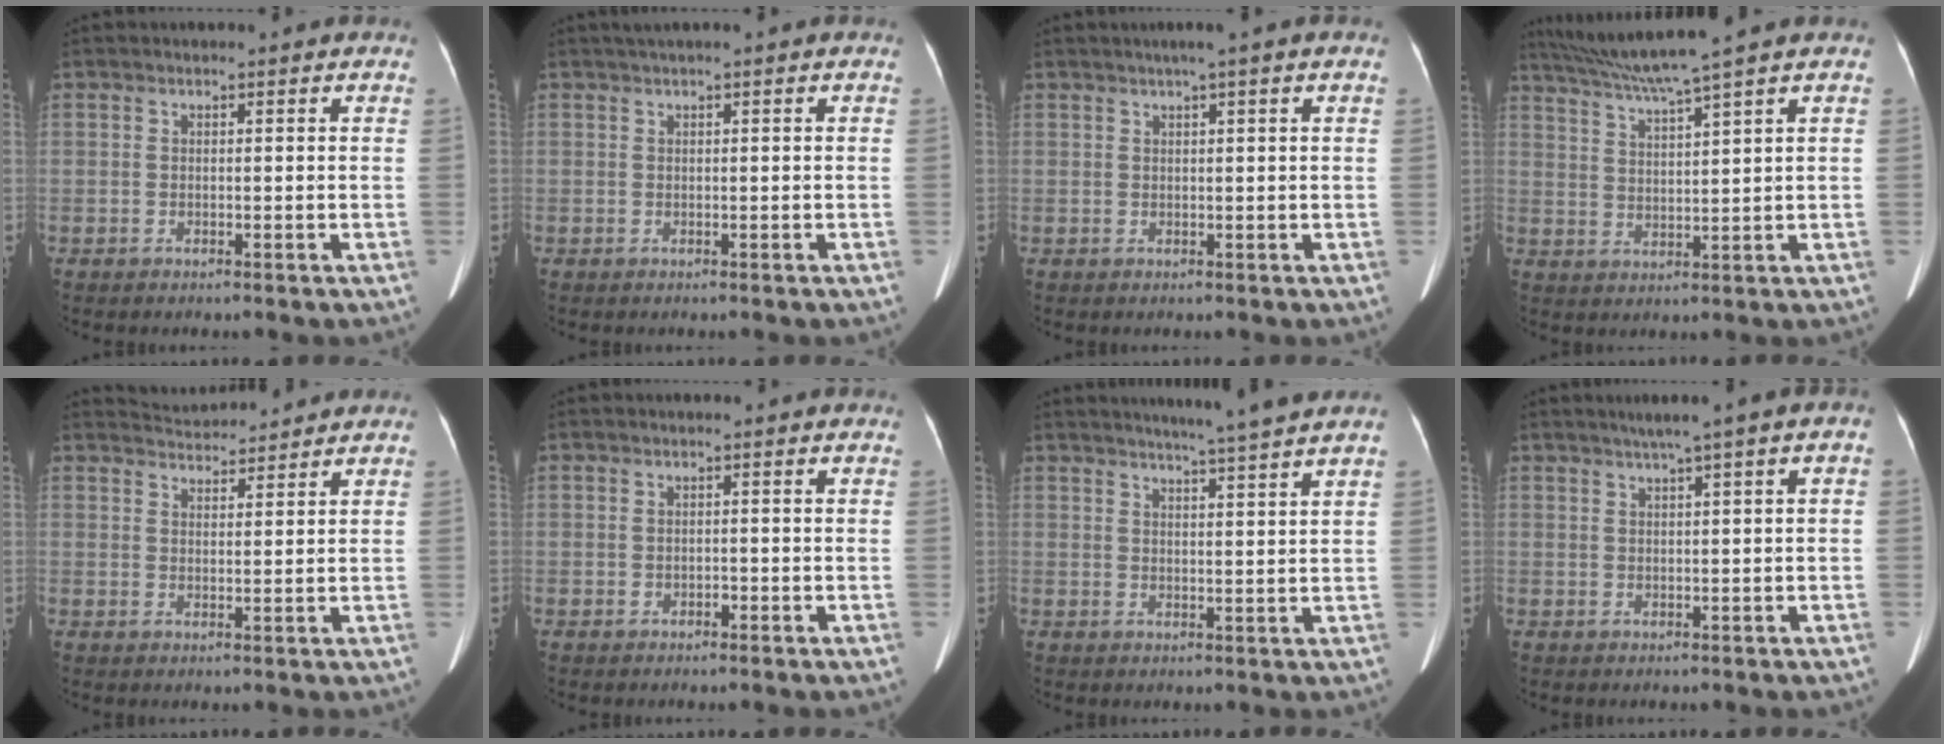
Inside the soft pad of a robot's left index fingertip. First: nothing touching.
{"total": 0.6, "force": [0.3, 0.1, 0.5], "torque": [-0.010, 0.014, 0.009]}
{"total": 2.4, "force": [1.3, -0.4, 2.0], "torque": [-0.038, 0.010, 0.021]}
{"total": 7.7, "force": [6.4, -2.3, 3.6], "torque": [-0.070, -0.002, 0.121]}
{"total": 4.5, "force": [4.5, 0.1, -0.1], "torque": [-0.009, 0.018, 0.073]}
{"total": 0.8, "force": [-0.4, 0.6, 0.2], "torque": [-0.003, 0.003, -0.009]}
{"total": 7.3, "force": [6.3, -1.6, 3.4], "torque": [-0.052, -0.003, 0.077]}
{"total": 4.4, "force": [1.9, 0.0, 4.0], "torque": [-0.056, 0.019, 0.027]}